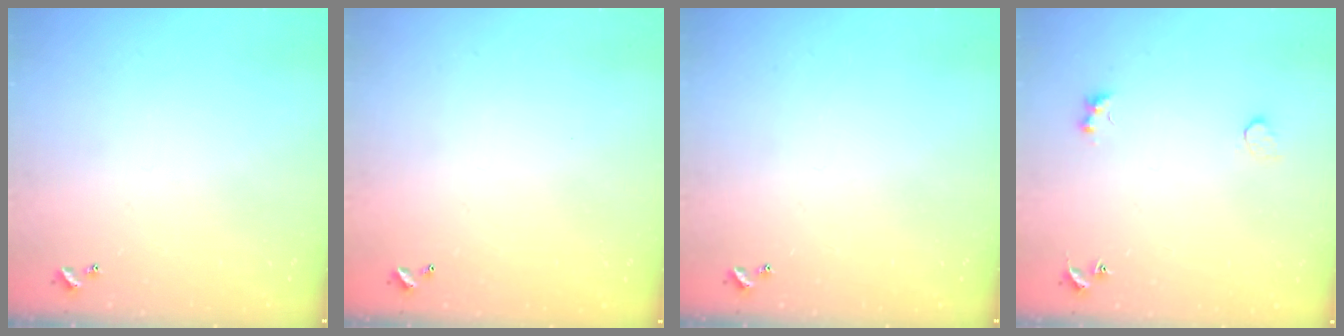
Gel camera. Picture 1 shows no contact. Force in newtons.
{"total": 2.7, "press": 2.7, "slide": 0.1}
{"total": 0.0}
{"total": 2.9, "press": 2.8, "slide": 0.8}